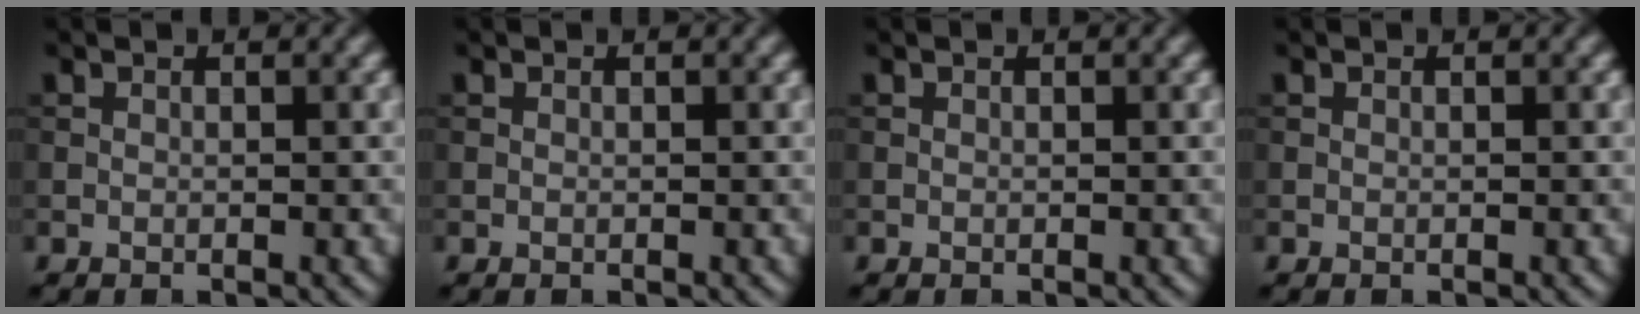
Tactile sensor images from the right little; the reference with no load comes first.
{"total": 0.0}
{"total": 0.0}
{"total": 0.0}